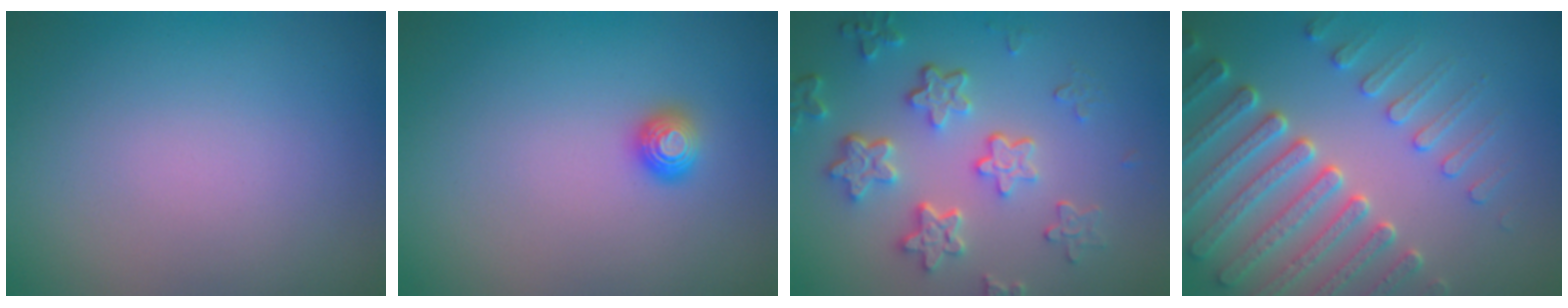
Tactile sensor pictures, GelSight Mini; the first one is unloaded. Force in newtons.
{"total": 1.1, "press": 1.1, "slide": 0.4}
{"total": 5.2, "press": 4.1, "slide": 3.2}
{"total": 6.8, "press": 5.4, "slide": 4.1}